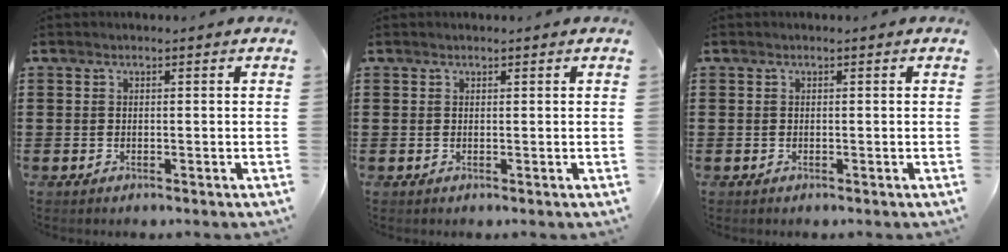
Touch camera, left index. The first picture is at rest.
{"total": 0.0}
{"total": 0.0}